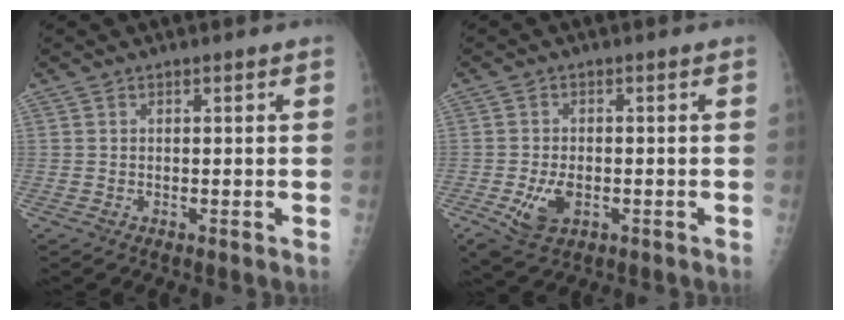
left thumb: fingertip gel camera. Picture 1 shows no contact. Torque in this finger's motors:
{"motor_torque": [-0.08, 1.70, 0.02, 0.05, 0.12]}